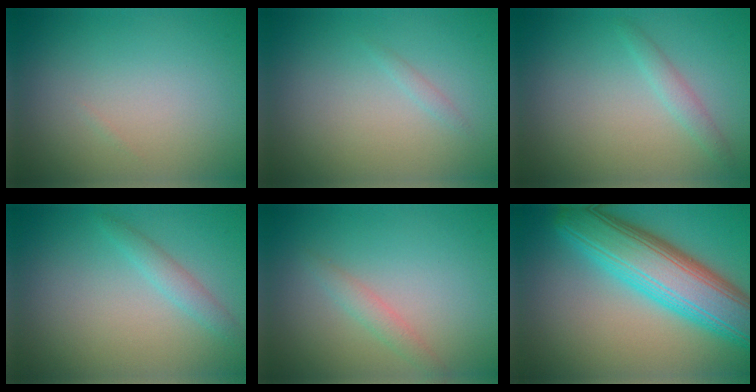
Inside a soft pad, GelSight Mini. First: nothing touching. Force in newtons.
{"total": 0.5, "press": 0.5, "slide": 0.0}
{"total": 1.3, "press": 1.3, "slide": 0.1}
{"total": 1.6, "press": 1.6, "slide": 0.0}
{"total": 1.5, "press": 1.5, "slide": 0.1}
{"total": 9.9, "press": 9.9, "slide": 0.2}